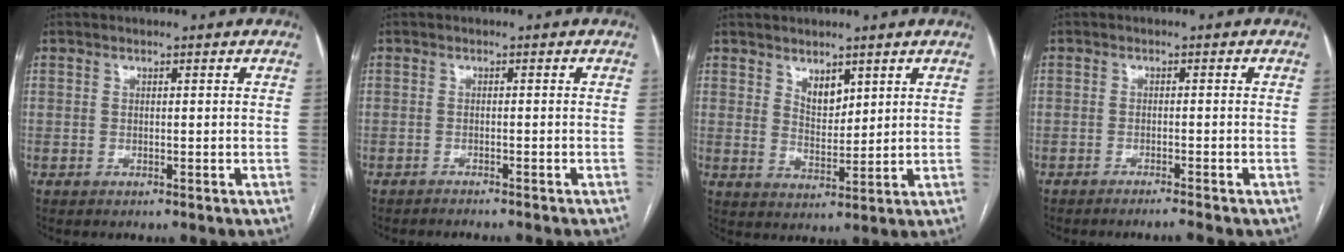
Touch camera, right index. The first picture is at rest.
{"total": 6.2, "force": [-5.7, 0.7, 2.4], "torque": [-0.022, -0.010, -0.068]}
{"total": 4.0, "force": [2.6, 2.0, 2.3], "torque": [-0.041, -0.006, 0.055]}
{"total": 3.6, "force": [-3.2, 0.0, 1.7], "torque": [-0.020, -0.003, -0.041]}